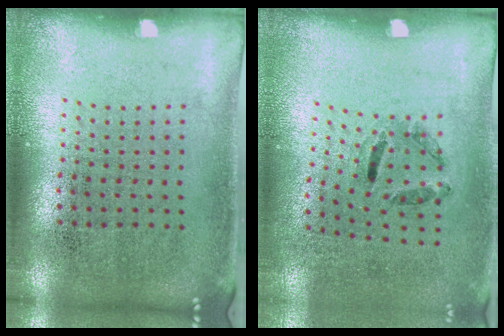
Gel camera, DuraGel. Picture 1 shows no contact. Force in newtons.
{"total": 1.3, "press": 0.6, "slide": 1.1}